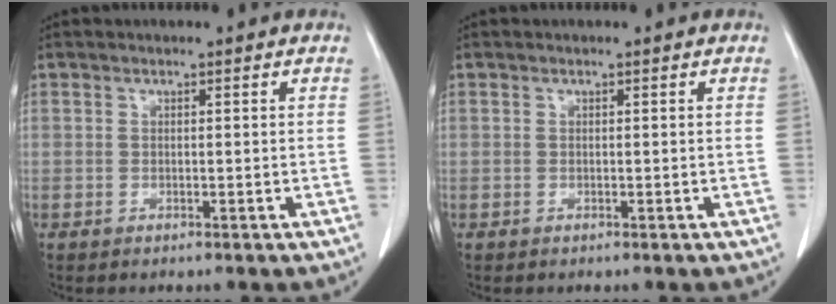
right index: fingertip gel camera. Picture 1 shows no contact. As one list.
[{"total": 0.0}]